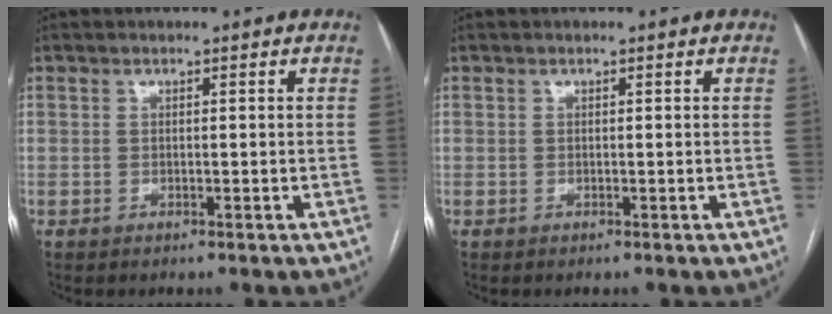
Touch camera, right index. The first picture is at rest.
{"total": 0.0}